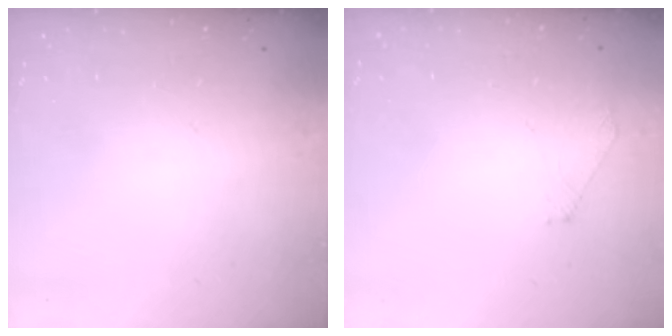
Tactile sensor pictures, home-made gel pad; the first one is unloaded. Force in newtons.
{"total": 0.0}